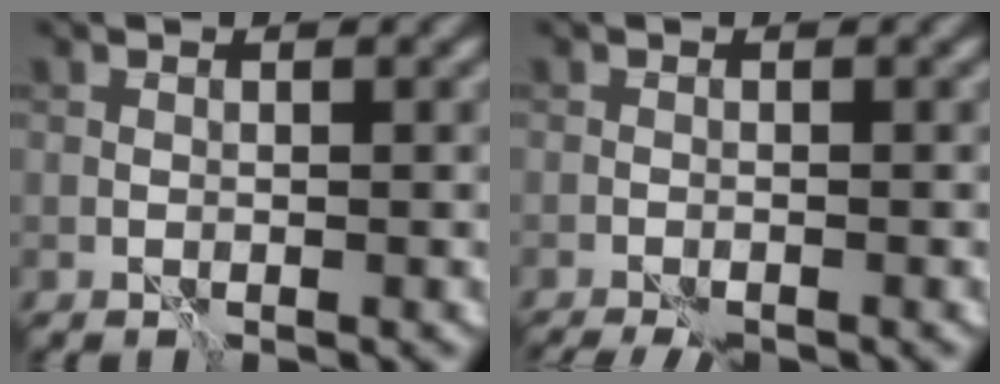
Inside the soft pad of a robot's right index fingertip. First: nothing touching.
{"total": 2.3, "force": [-2.0, 0.3, 1.2], "torque": [-0.030, -0.001, -0.033]}